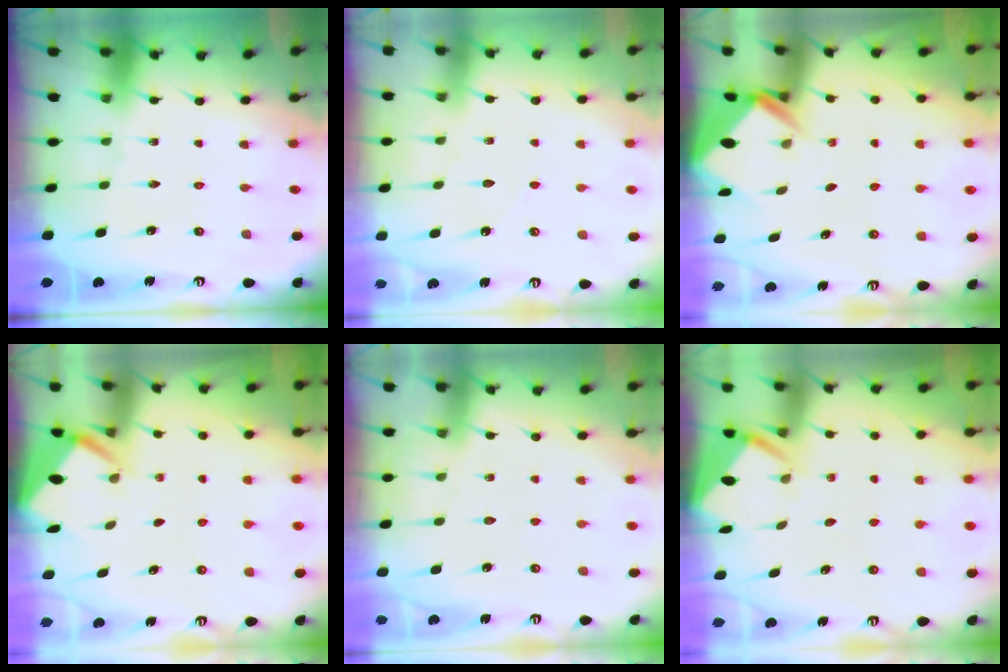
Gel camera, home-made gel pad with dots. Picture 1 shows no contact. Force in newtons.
{"total": 2.9, "press": 2.9, "slide": 0.3}
{"total": 3.1, "press": 3.1, "slide": 0.0}
{"total": 2.6, "press": 2.6, "slide": 0.3}
{"total": 3.9, "press": 3.8, "slide": 0.5}
{"total": 3.8, "press": 3.8, "slide": 0.3}